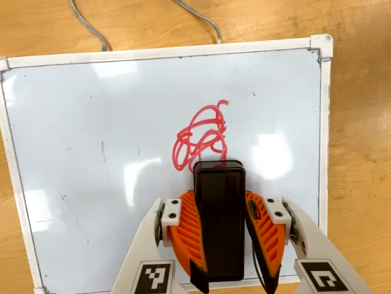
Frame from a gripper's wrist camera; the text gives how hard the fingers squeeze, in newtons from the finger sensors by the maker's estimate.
{"total": 7.3, "left": 6.7, "right": 8.0}